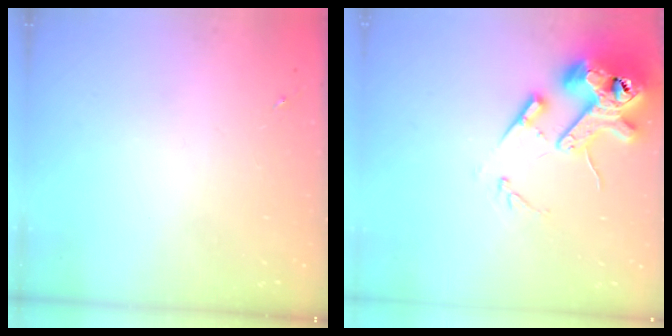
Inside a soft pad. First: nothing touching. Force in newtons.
{"total": 16.0, "press": 15.8, "slide": 2.5}